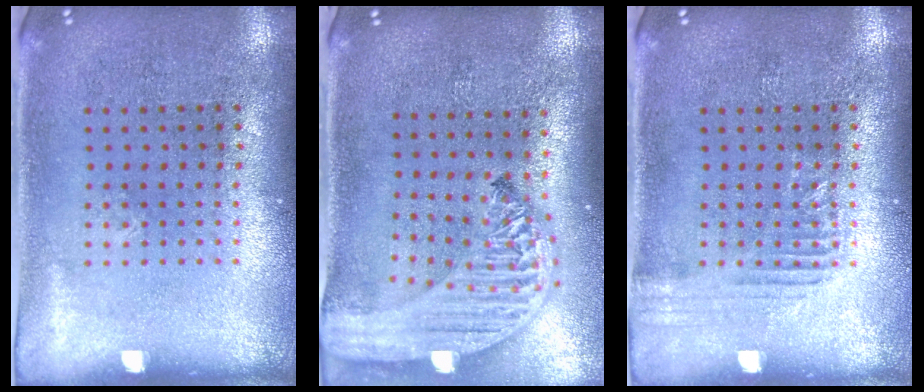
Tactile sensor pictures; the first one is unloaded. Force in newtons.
{"total": 3.2, "press": 2.5, "slide": 1.9}
{"total": 1.3, "press": 1.3, "slide": 0.2}